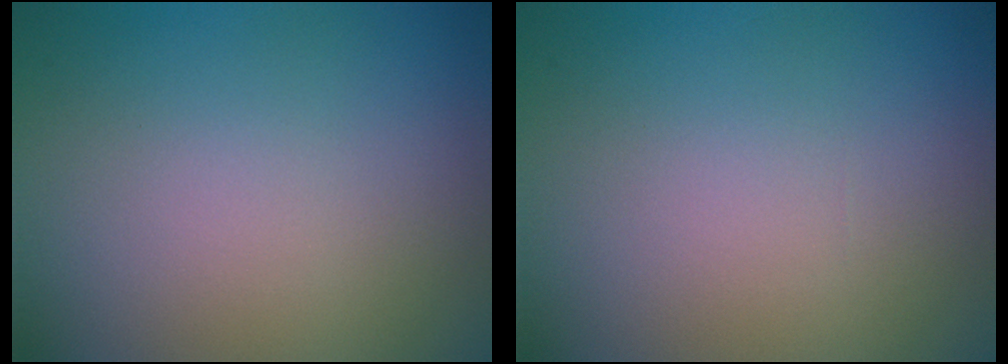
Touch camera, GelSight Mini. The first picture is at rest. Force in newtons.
{"total": 0.0}